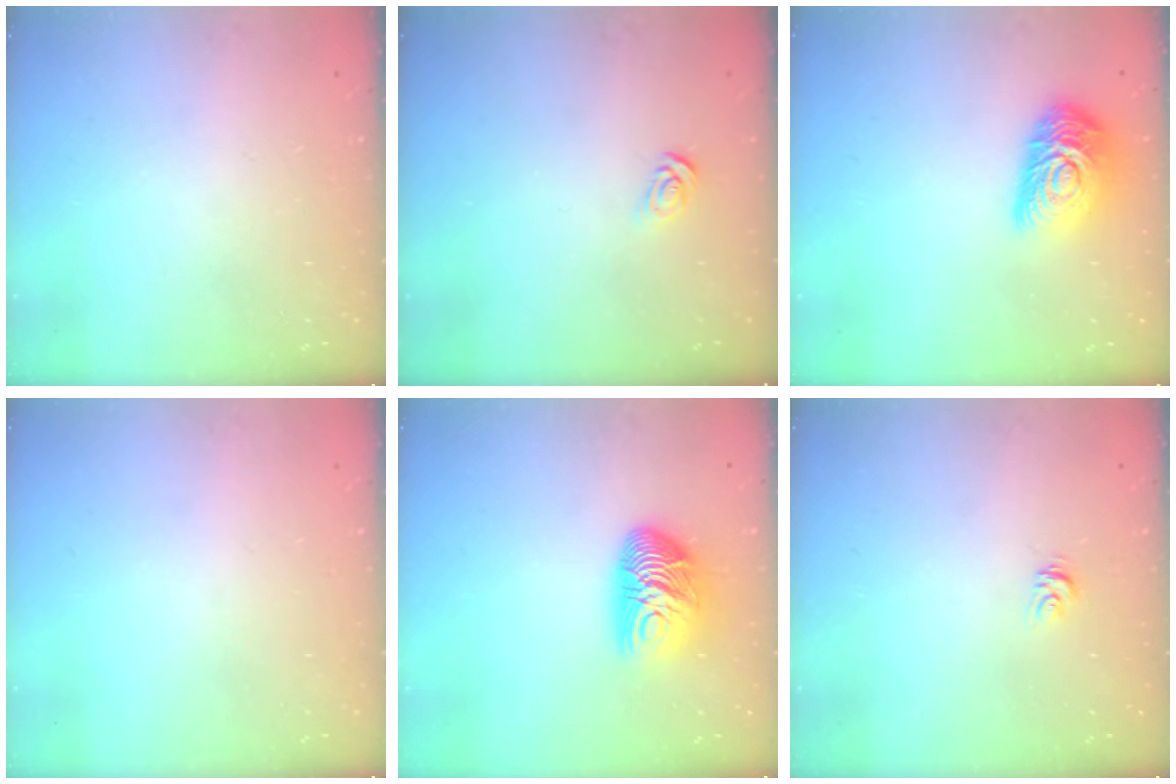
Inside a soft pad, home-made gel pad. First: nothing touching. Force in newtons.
{"total": 3.7, "press": 3.7, "slide": 0.3}
{"total": 14.6, "press": 14.6, "slide": 0.8}
{"total": 0.0}
{"total": 12.4, "press": 12.4, "slide": 1.0}
{"total": 3.5, "press": 3.5, "slide": 0.1}